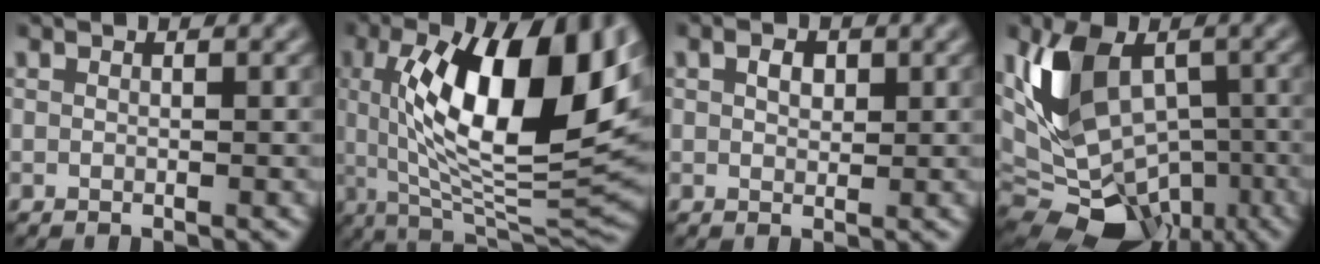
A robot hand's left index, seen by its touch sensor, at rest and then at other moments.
{"total": 13.9, "force": [2.9, 4.8, 12.6], "torque": [-0.201, -0.005, 0.047]}
{"total": 1.7, "force": [0.7, 1.1, 1.1], "torque": [-0.021, 0.003, 0.011]}
{"total": 12.0, "force": [0.1, 8.1, 8.8], "torque": [-0.167, -0.010, 0.006]}